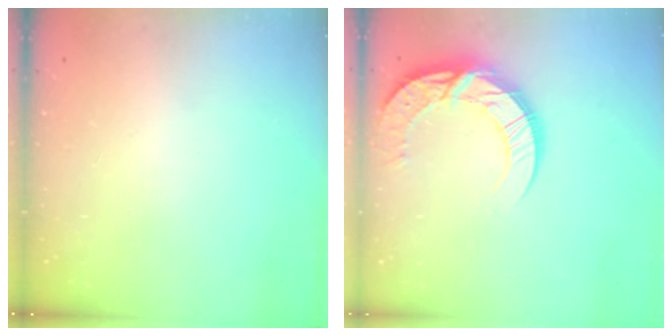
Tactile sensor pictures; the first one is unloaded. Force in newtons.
{"total": 13.9, "press": 13.8, "slide": 1.4}